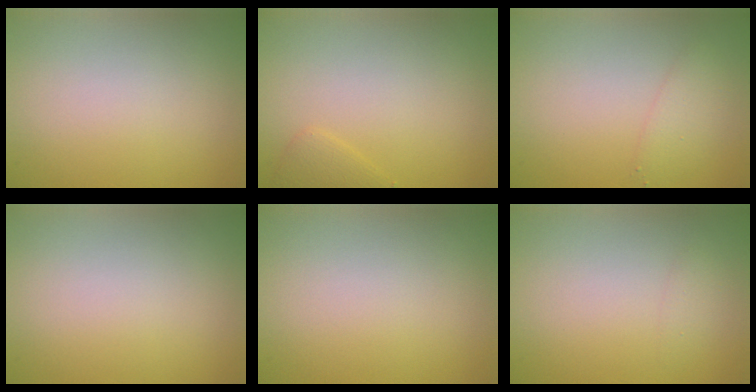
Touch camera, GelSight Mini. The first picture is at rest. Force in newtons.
{"total": 1.1, "press": 1.1, "slide": 0.1}
{"total": 1.8, "press": 1.8, "slide": 0.1}
{"total": 0.0}
{"total": 0.0}
{"total": 0.7, "press": 0.7, "slide": 0.0}